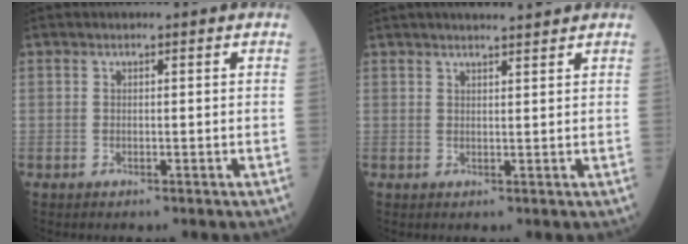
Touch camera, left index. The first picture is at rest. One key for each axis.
{"total": 6.3, "fx": 5.6, "fy": 0.2, "fz": 2.9, "tx": -0.039, "ty": 0.018, "tz": 0.075}